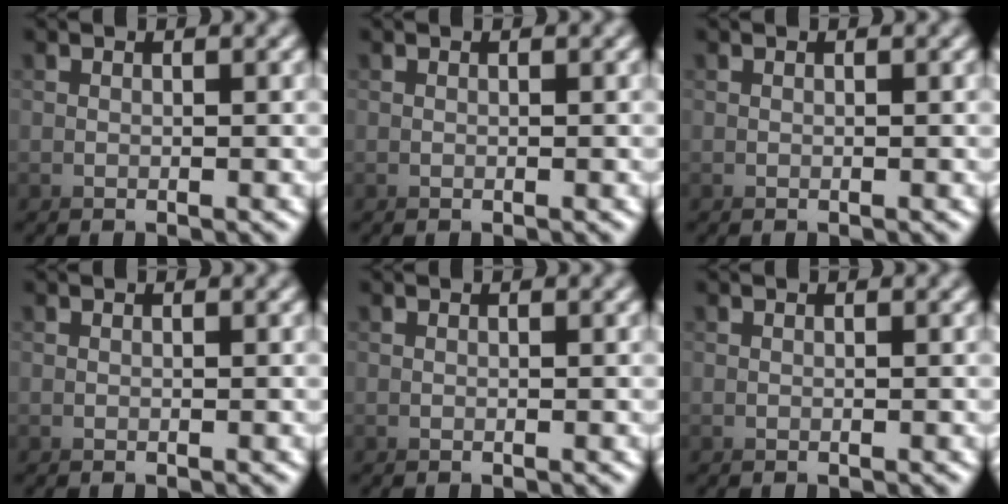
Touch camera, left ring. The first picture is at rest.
{"total": 0.0}
{"total": 0.0}
{"total": 0.0}
{"total": 0.0}
{"total": 0.0}